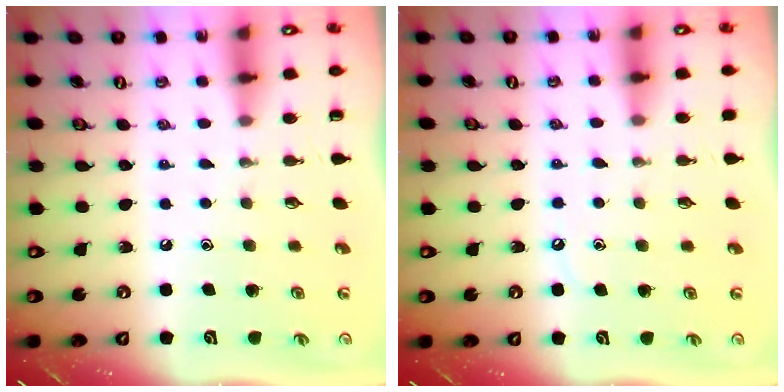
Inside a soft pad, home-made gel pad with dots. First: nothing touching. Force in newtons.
{"total": 3.2, "press": 3.2, "slide": 0.5}